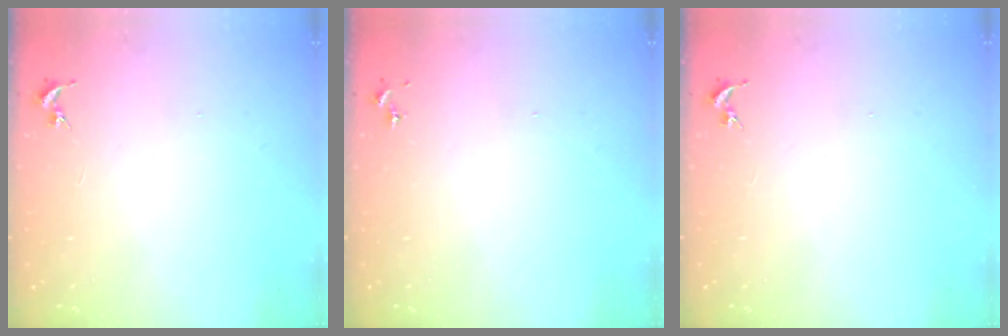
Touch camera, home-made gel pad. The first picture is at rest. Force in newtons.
{"total": 0.0}
{"total": 0.0}